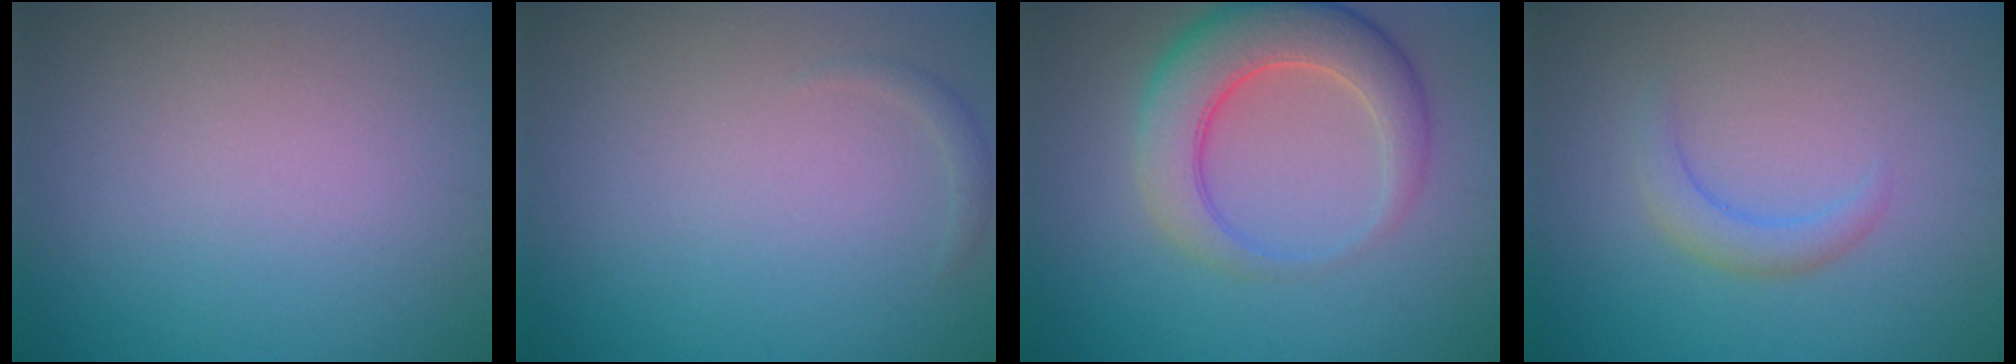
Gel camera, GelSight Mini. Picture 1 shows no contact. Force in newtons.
{"total": 0.7, "press": 0.7, "slide": 0.1}
{"total": 6.4, "press": 6.4, "slide": 0.2}
{"total": 1.9, "press": 1.9, "slide": 0.3}